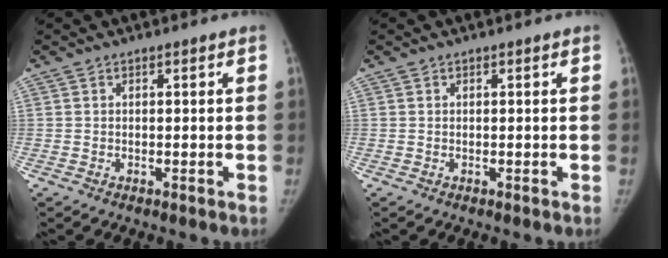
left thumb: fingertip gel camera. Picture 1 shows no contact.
{"total": 0.0}